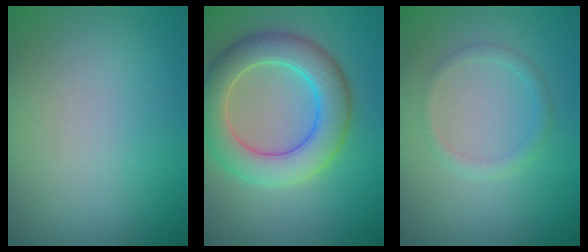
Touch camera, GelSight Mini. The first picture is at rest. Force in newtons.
{"total": 6.9, "press": 6.9, "slide": 0.5}
{"total": 1.3, "press": 1.3, "slide": 0.1}